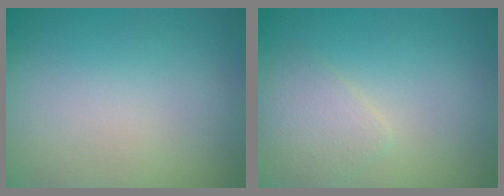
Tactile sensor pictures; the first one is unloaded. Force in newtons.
{"total": 2.0, "press": 2.0, "slide": 0.0}